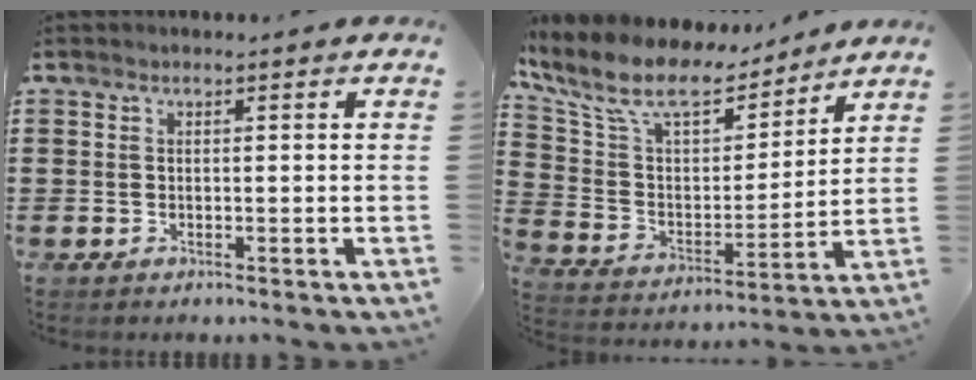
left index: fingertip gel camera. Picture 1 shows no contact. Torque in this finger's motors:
{"motor_torque": [2.14, 0.00, 0.59, 0.21]}